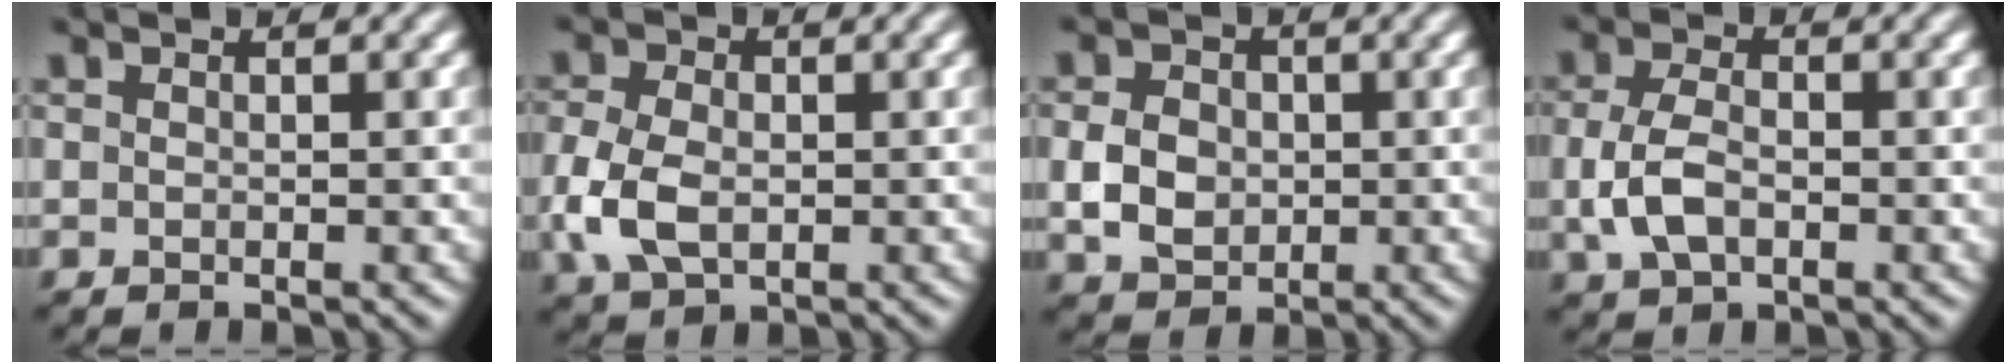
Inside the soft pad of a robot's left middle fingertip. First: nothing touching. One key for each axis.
{"total": 5.4, "fx": -0.9, "fy": 3.7, "fz": 3.9, "tx": -0.102, "ty": -0.004, "tz": -0.020}
{"total": 4.0, "fx": -0.1, "fy": 3.3, "fz": 2.3, "tx": -0.049, "ty": 0.000, "tz": -0.004}
{"total": 3.9, "fx": -0.7, "fy": 2.4, "fz": 2.9, "tx": -0.068, "ty": -0.001, "tz": -0.015}